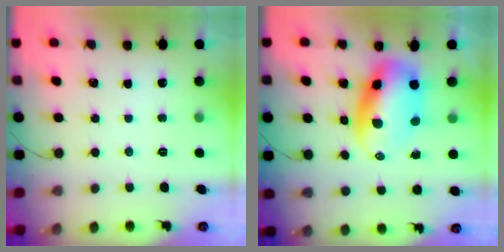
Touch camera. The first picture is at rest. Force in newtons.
{"total": 9.8, "press": 9.5, "slide": 2.5}